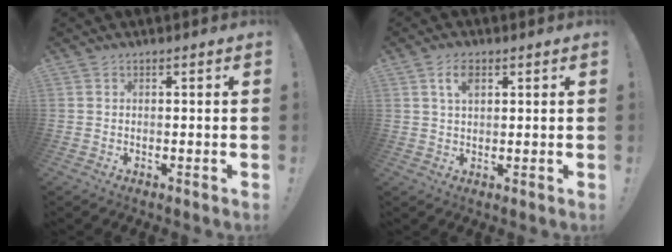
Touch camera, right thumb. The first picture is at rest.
{"total": 4.7, "force": [2.1, 2.6, 3.4], "torque": [-0.049, -0.003, 0.033]}